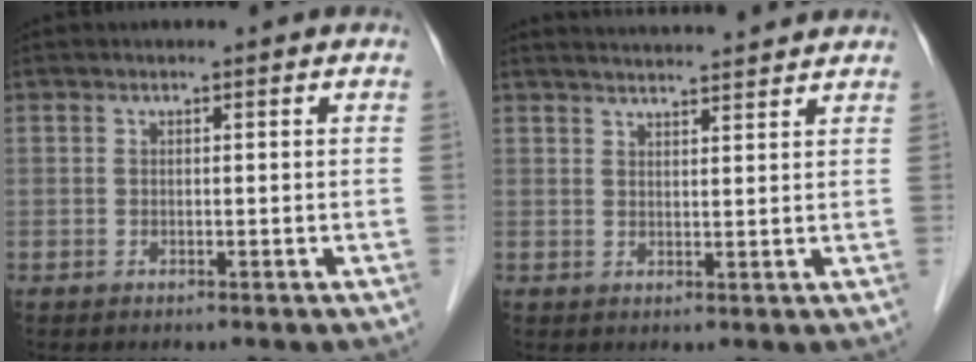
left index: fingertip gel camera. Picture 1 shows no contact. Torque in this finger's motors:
{"motor_torque": [0.33, -0.39, -0.02, -0.01]}